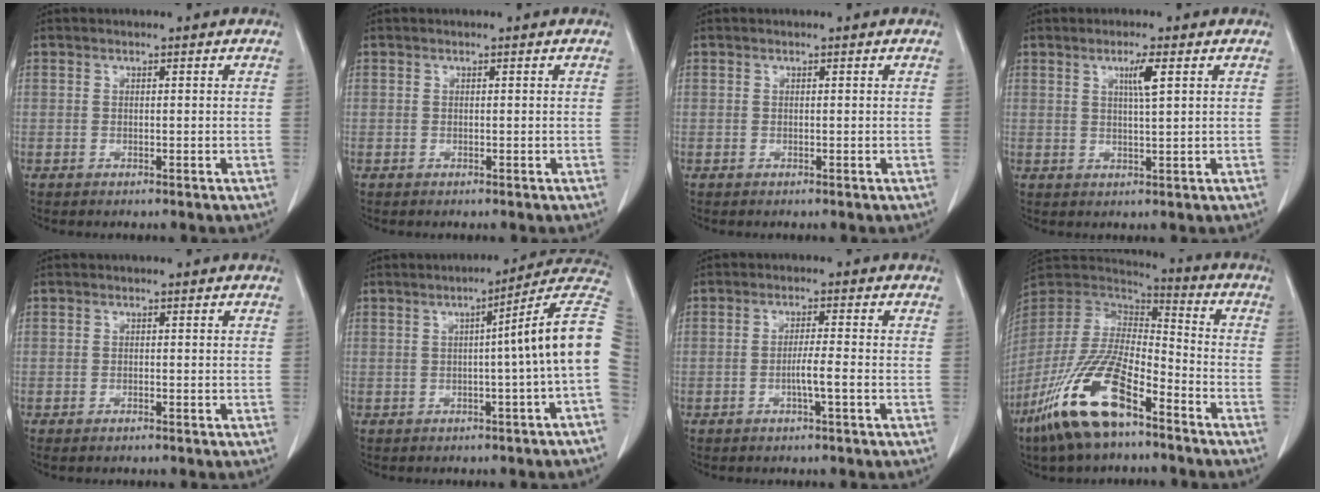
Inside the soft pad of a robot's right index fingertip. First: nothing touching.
{"total": 0.0}
{"total": 0.0}
{"total": 3.3, "force": [1.3, -0.2, 3.0], "torque": [-0.055, -0.003, 0.023]}
{"total": 0.8, "force": [-0.7, 0.2, 0.4], "torque": [-0.014, -0.002, -0.008]}
{"total": 10.3, "force": [0.0, -2.0, 10.1], "torque": [-0.114, 0.025, -0.008]}
{"total": 3.2, "force": [-1.1, -0.3, 3.0], "torque": [-0.052, -0.001, -0.020]}
{"total": 17.6, "force": [-10.7, 5.3, 12.9], "torque": [-0.275, -0.015, -0.204]}